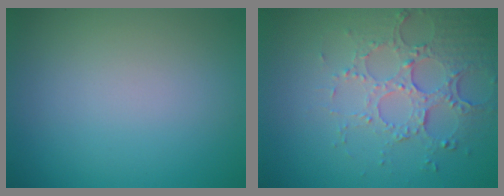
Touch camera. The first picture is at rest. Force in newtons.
{"total": 5.1, "press": 3.7, "slide": 3.5}